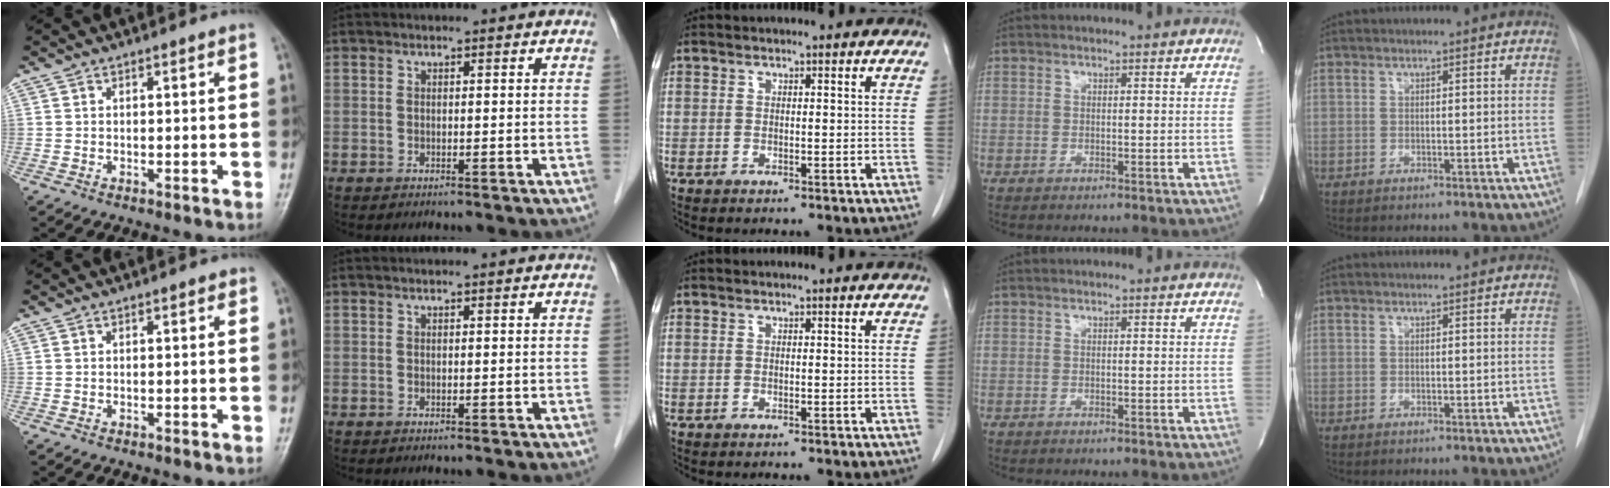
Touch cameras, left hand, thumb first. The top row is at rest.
{"thumb": {"total": 0.7, "force": [0.3, 0.3, 0.6], "torque": [-0.005, 0.001, 0.002]}}